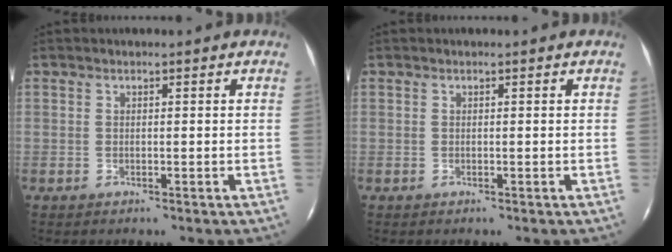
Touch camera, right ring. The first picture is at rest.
{"total": 0.0}